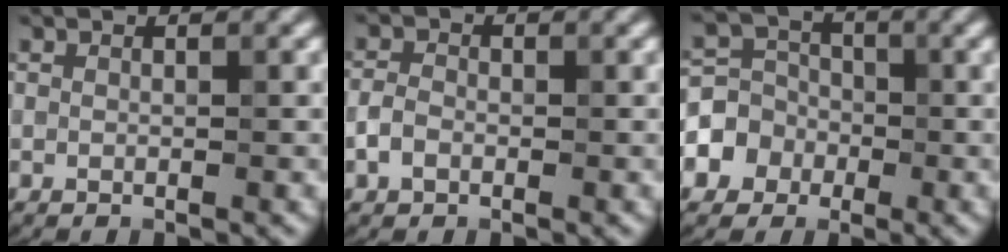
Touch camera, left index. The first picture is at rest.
{"total": 1.6, "force": [-0.8, 1.1, 0.9], "torque": [-0.018, 0.010, -0.022]}
{"total": 3.3, "force": [-1.2, 3.0, 0.8], "torque": [-0.009, 0.013, -0.033]}